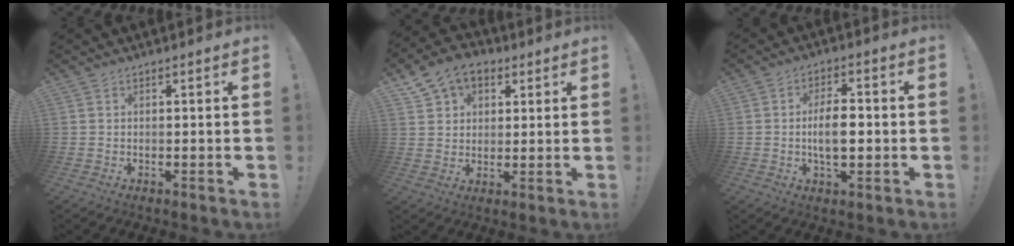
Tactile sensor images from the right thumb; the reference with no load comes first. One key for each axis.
{"total": 9.4, "fx": 5.0, "fy": 7.0, "fz": 3.8, "tx": -0.069, "ty": -0.018, "tz": 0.101}
{"total": 8.5, "fx": -1.0, "fy": 4.0, "fz": 7.4, "tx": -0.130, "ty": 0.000, "tz": -0.025}